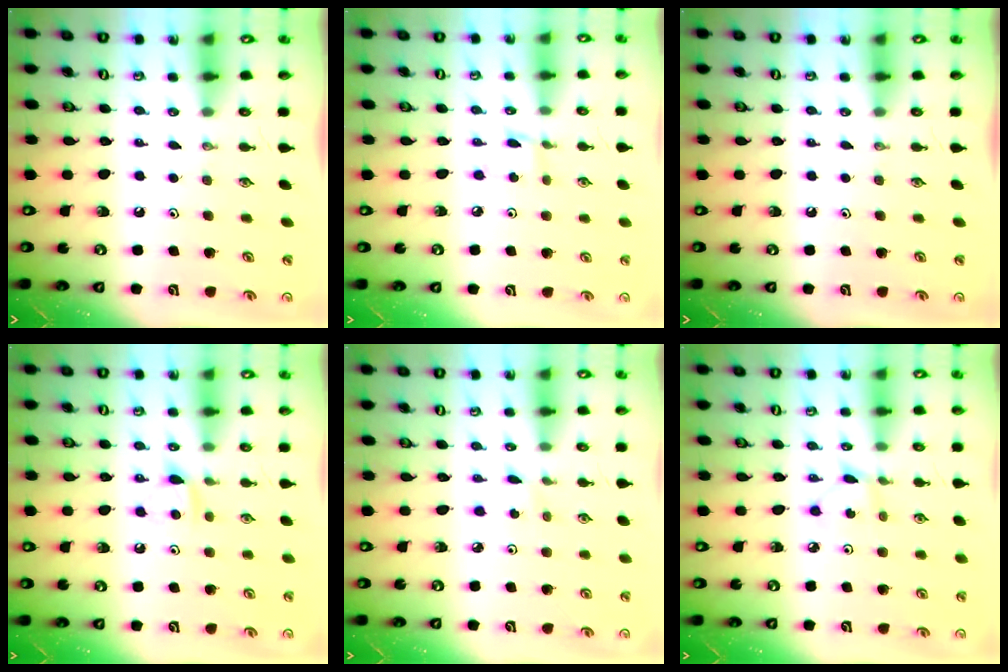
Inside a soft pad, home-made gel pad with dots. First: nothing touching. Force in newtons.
{"total": 1.7, "press": 1.7, "slide": 0.1}
{"total": 0.0}
{"total": 6.2, "press": 6.2, "slide": 0.6}
{"total": 1.0, "press": 1.0, "slide": 0.1}
{"total": 2.5, "press": 2.4, "slide": 0.3}